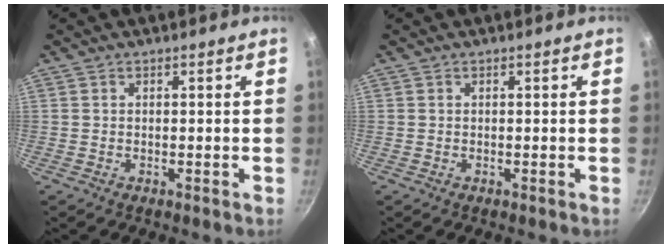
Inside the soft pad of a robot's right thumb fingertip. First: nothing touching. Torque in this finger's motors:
{"motor_torque": [0.00, 0.00, 0.01, 0.01, 0.00]}